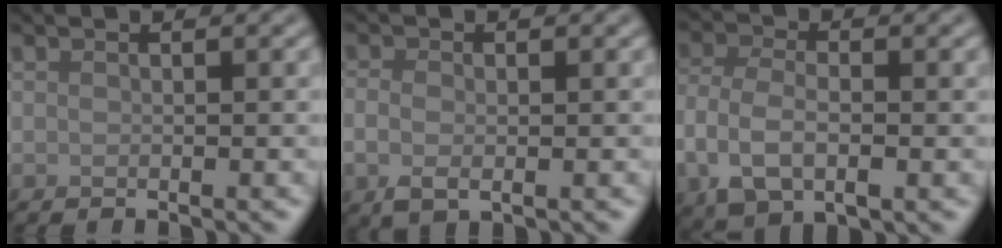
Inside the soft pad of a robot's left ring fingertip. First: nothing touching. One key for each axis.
{"total": 2.6, "fx": -0.5, "fy": 1.7, "fz": 1.9, "tx": -0.043, "ty": -0.006, "tz": -0.009}
{"total": 5.7, "fx": -1.6, "fy": 3.3, "fz": 4.3, "tx": -0.096, "ty": -0.006, "tz": -0.035}